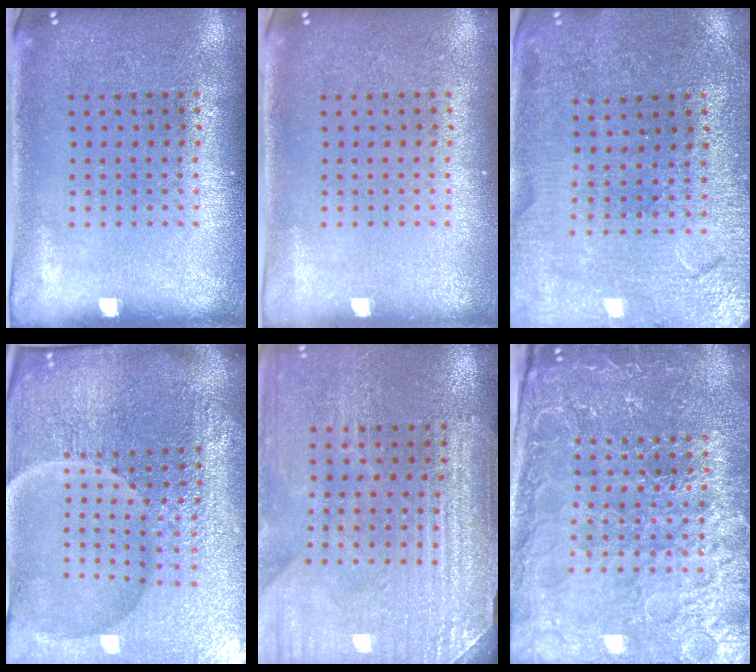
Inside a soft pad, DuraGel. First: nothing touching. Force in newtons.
{"total": 0.0}
{"total": 1.3, "press": 1.3, "slide": 0.1}
{"total": 6.3, "press": 5.7, "slide": 2.7}
{"total": 3.4, "press": 3.4, "slide": 0.3}
{"total": 4.9, "press": 4.5, "slide": 1.8}